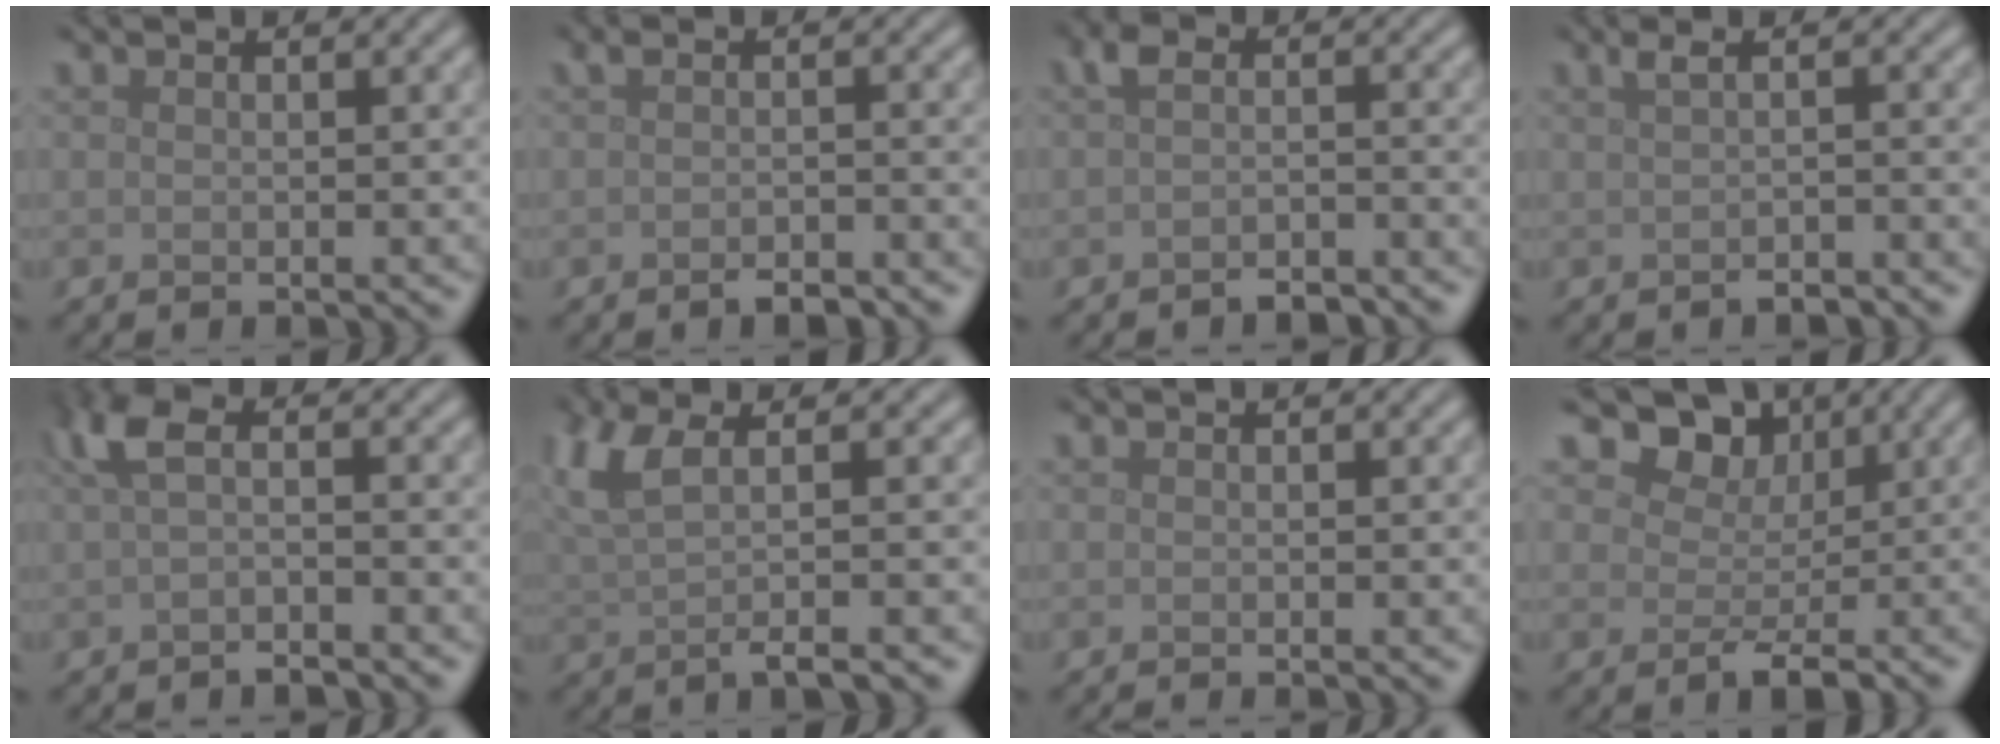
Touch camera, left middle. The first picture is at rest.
{"total": 2.1, "force": [-1.3, 0.8, 1.5], "torque": [-0.028, -0.004, -0.023]}
{"total": 2.9, "force": [-1.7, 1.5, 1.7], "torque": [-0.026, -0.002, -0.038]}
{"total": 1.7, "force": [-0.5, 0.5, 1.5], "torque": [-0.028, -0.003, -0.009]}
{"total": 3.1, "force": [-0.5, 1.0, 2.9], "torque": [-0.060, -0.003, -0.012]}
{"total": 5.2, "force": [0.5, 1.6, 4.9], "torque": [-0.086, 0.003, 0.006]}
{"total": 0.7, "force": [-0.6, 0.1, 0.4], "torque": [0.004, -0.003, -0.010]}
{"total": 4.7, "force": [1.8, 3.4, 2.6], "torque": [-0.027, -0.007, 0.014]}